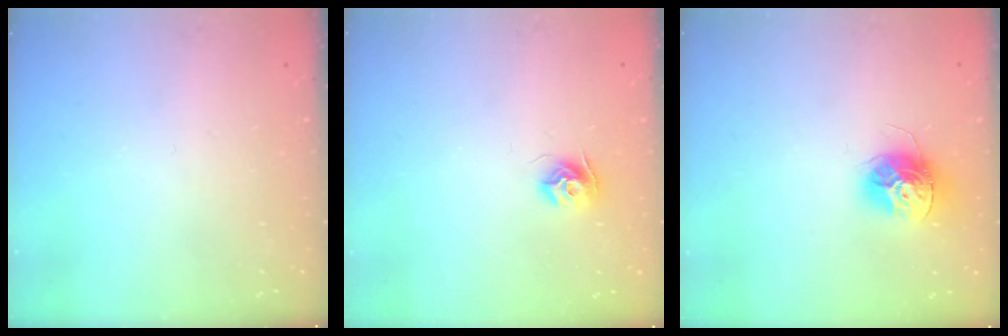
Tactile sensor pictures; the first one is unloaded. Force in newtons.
{"total": 8.1, "press": 8.1, "slide": 0.1}
{"total": 12.2, "press": 12.2, "slide": 0.4}